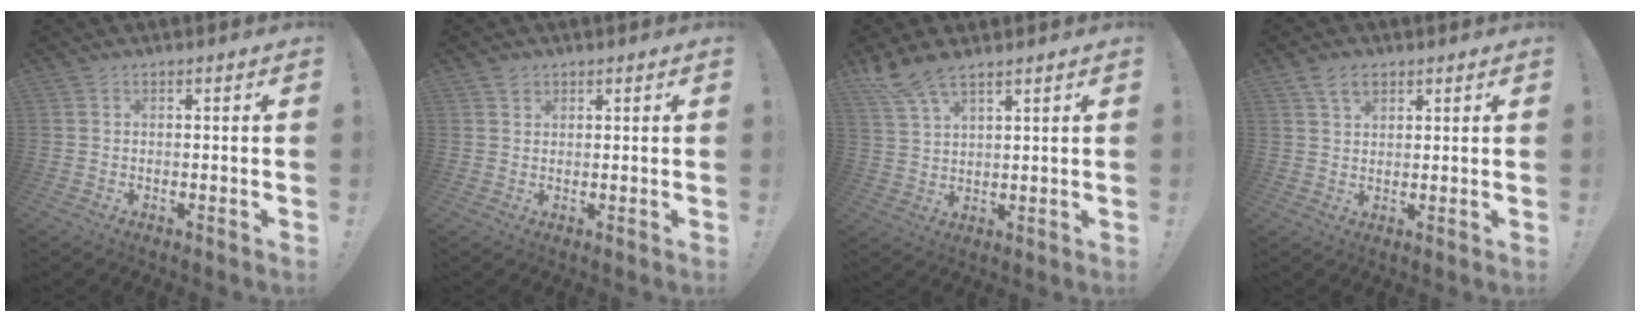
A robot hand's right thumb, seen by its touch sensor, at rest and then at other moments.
{"total": 1.5, "force": [1.2, 0.9, 0.2], "torque": [-0.001, -0.003, 0.022]}
{"total": 7.7, "force": [6.1, 2.3, 4.1], "torque": [-0.087, -0.026, 0.119]}
{"total": 4.7, "force": [2.7, 2.9, 2.5], "torque": [-0.045, -0.004, 0.051]}